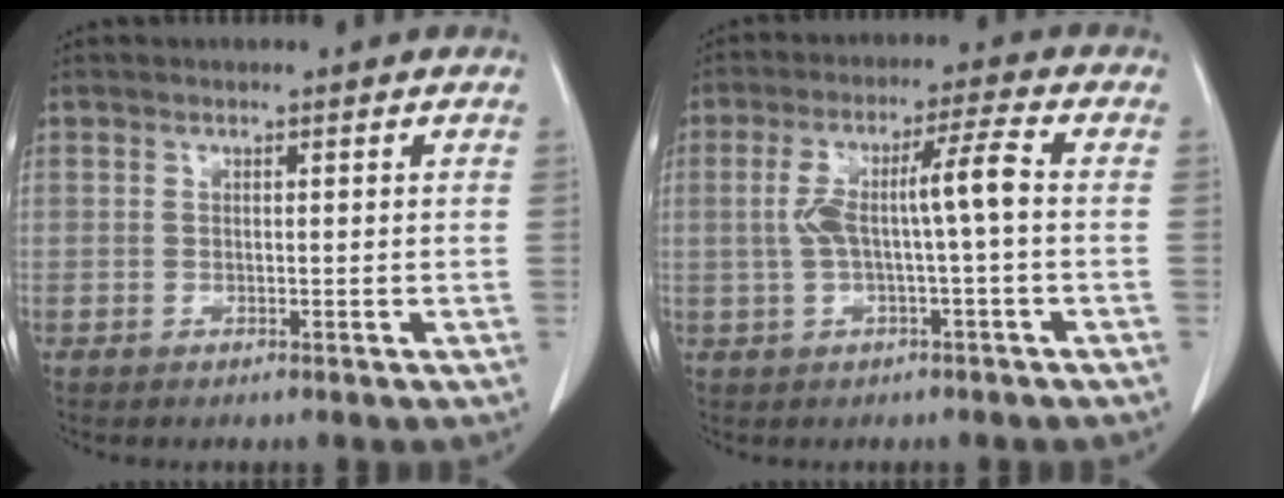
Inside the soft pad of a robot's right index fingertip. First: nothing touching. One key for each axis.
{"total": 8.3, "fx": -0.1, "fy": 1.0, "fz": 8.2, "tx": -0.160, "ty": 0.031, "tz": 0.000}